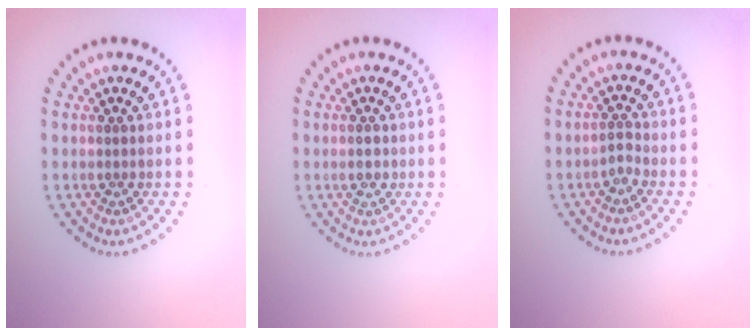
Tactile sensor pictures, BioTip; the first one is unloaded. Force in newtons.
{"total": 1.4, "press": 1.4, "slide": 0.1}
{"total": 1.1, "press": 0.9, "slide": 0.6}